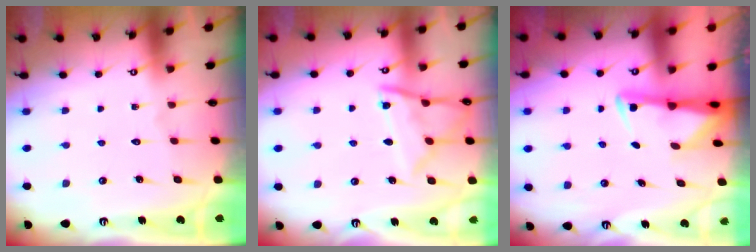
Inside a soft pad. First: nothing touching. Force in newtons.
{"total": 11.8, "press": 11.8, "slide": 1.3}
{"total": 2.8, "press": 2.8, "slide": 0.6}